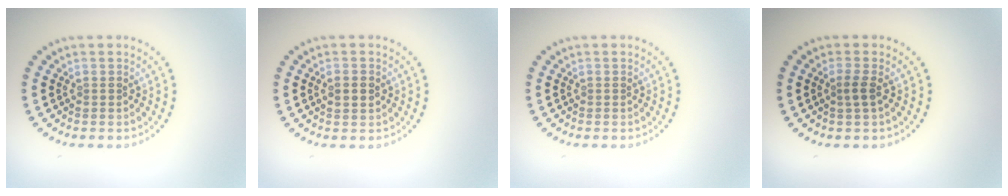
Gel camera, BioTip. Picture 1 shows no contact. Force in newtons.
{"total": 1.5, "press": 1.5, "slide": 0.1}
{"total": 0.0}
{"total": 1.2, "press": 1.0, "slide": 0.8}